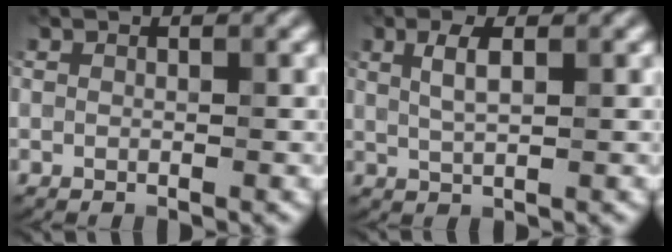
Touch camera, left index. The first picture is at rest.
{"total": 2.3, "force": [0.9, 0.6, 2.0], "torque": [-0.041, 0.006, 0.019]}